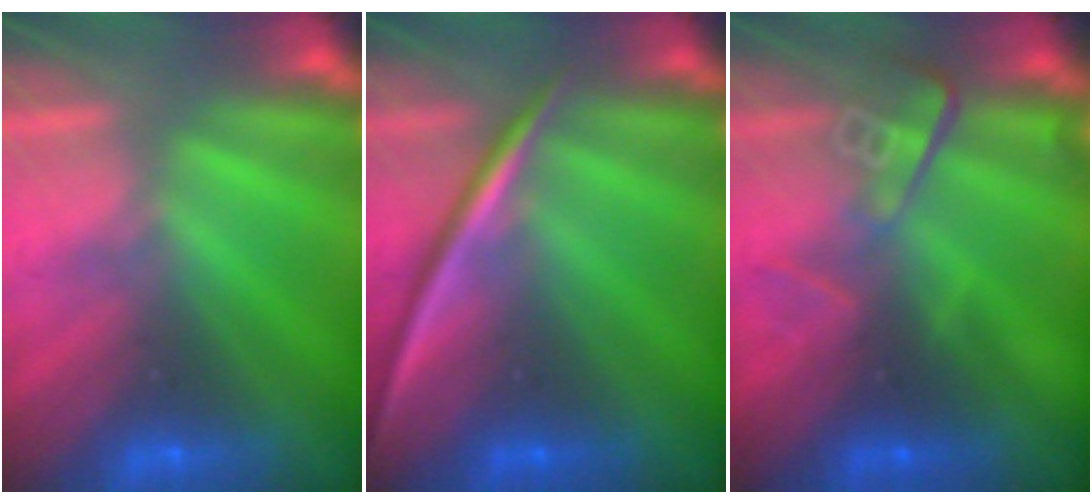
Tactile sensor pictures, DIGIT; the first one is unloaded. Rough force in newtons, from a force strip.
{"total": 2.2}
{"total": 2.8}